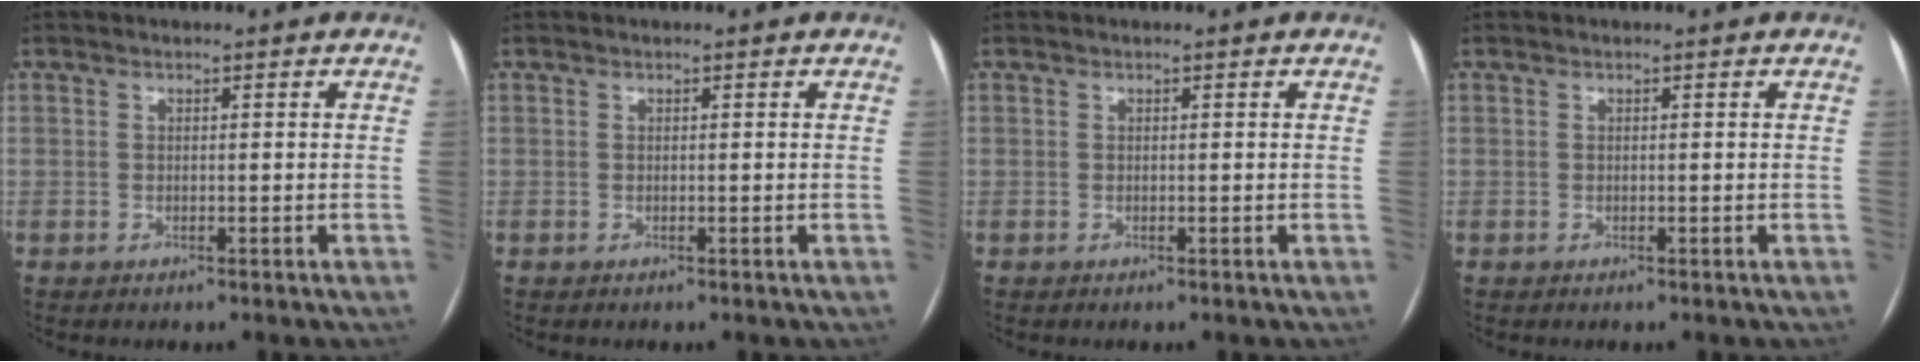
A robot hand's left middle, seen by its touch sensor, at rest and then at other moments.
{"total": 0.0}
{"total": 0.0}
{"total": 0.0}